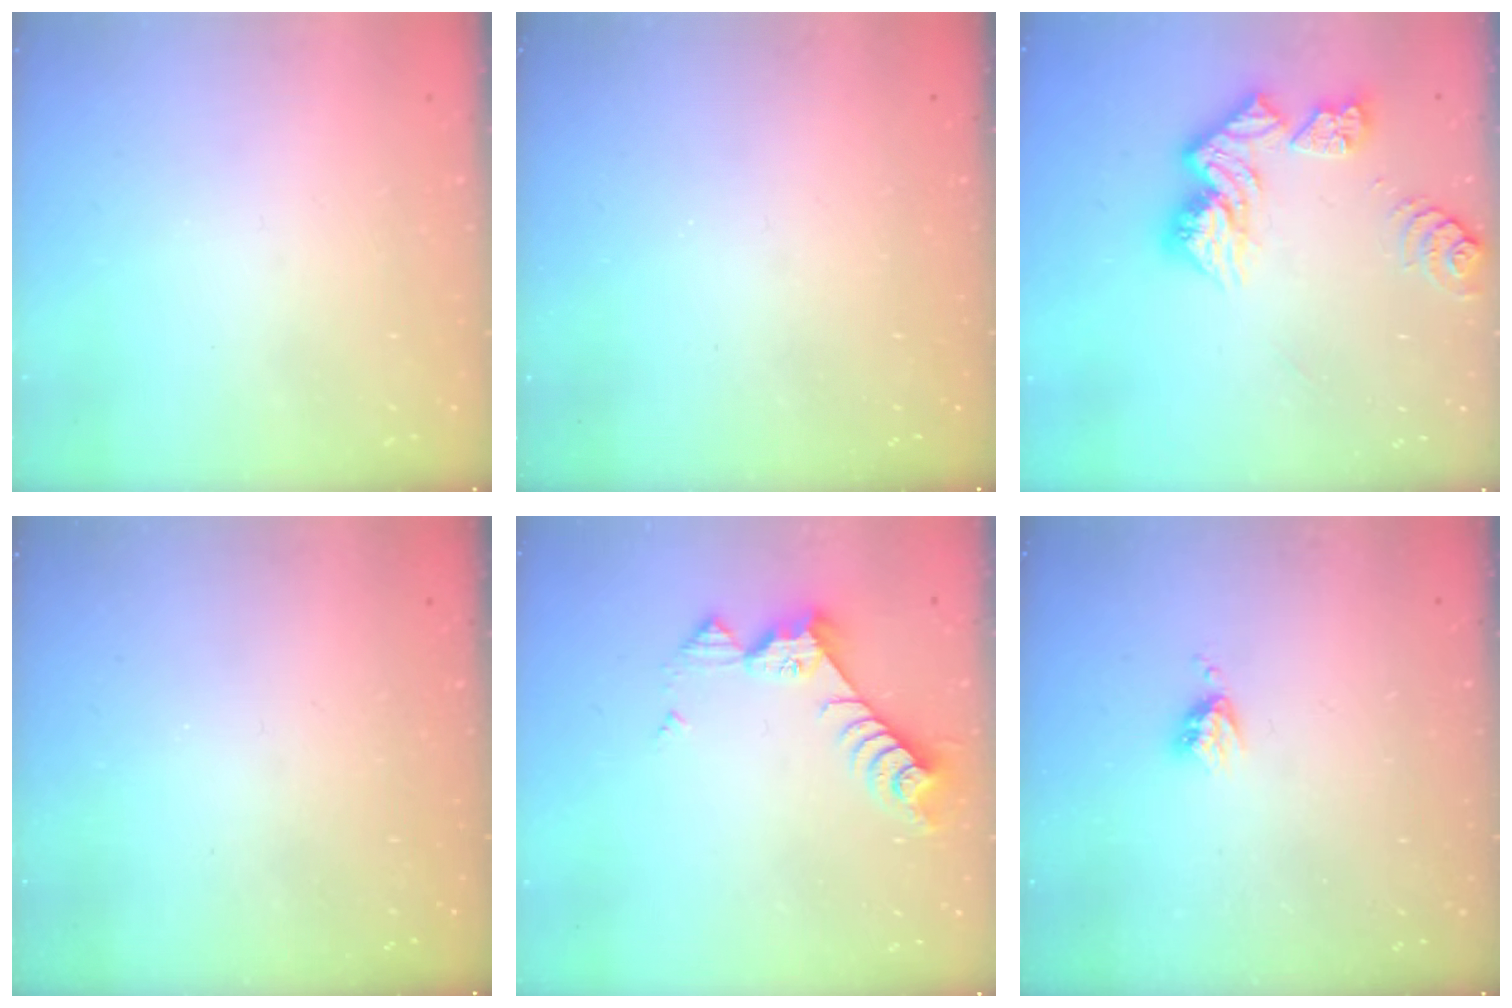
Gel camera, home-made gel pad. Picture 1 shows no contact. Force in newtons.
{"total": 0.0}
{"total": 13.1, "press": 13.0, "slide": 1.4}
{"total": 0.0}
{"total": 8.6, "press": 8.5, "slide": 0.8}
{"total": 3.3, "press": 3.3, "slide": 0.4}